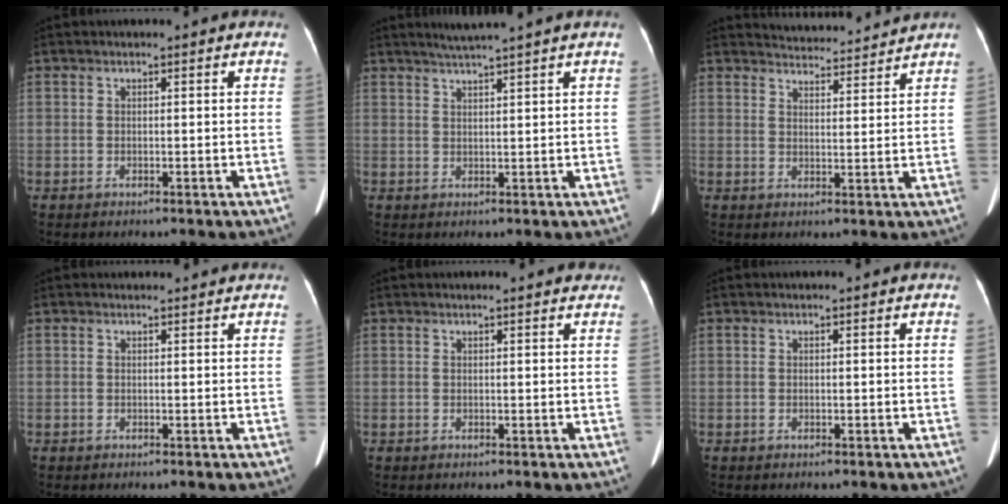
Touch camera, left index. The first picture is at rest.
{"total": 4.2, "force": [3.5, -1.3, 2.0], "torque": [-0.034, 0.008, 0.066]}
{"total": 7.2, "force": [7.1, 0.1, 0.5], "torque": [-0.013, 0.007, 0.097]}
{"total": 1.4, "force": [1.3, 0.4, 0.0], "torque": [-0.010, 0.010, 0.014]}
{"total": 4.8, "force": [4.4, 0.9, 1.8], "torque": [-0.021, 0.010, 0.037]}
{"total": 0.0}